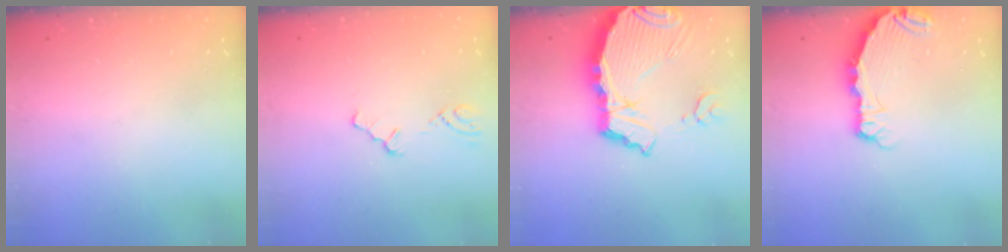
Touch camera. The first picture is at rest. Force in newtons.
{"total": 1.8, "press": 1.8, "slide": 0.3}
{"total": 10.3, "press": 10.3, "slide": 1.1}
{"total": 5.4, "press": 5.4, "slide": 0.7}